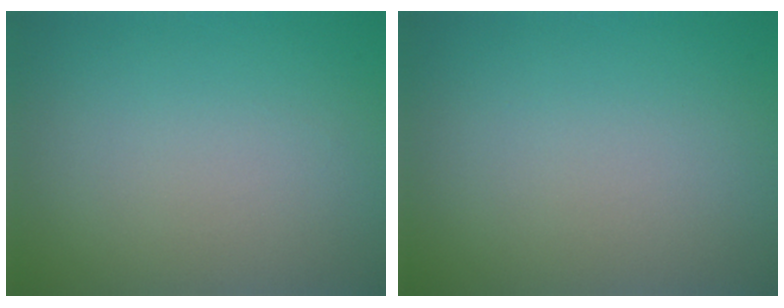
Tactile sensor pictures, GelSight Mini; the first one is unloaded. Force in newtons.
{"total": 0.0}